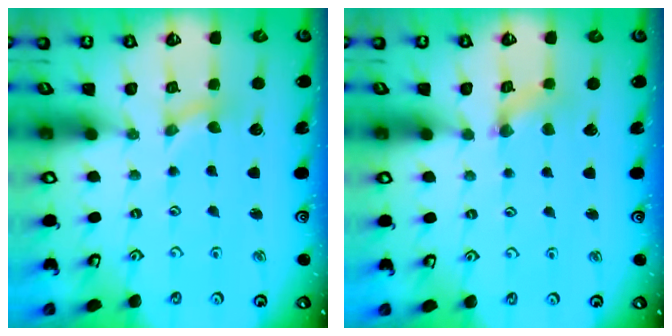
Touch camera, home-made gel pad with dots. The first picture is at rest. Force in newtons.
{"total": 0.8, "press": 0.7, "slide": 0.3}